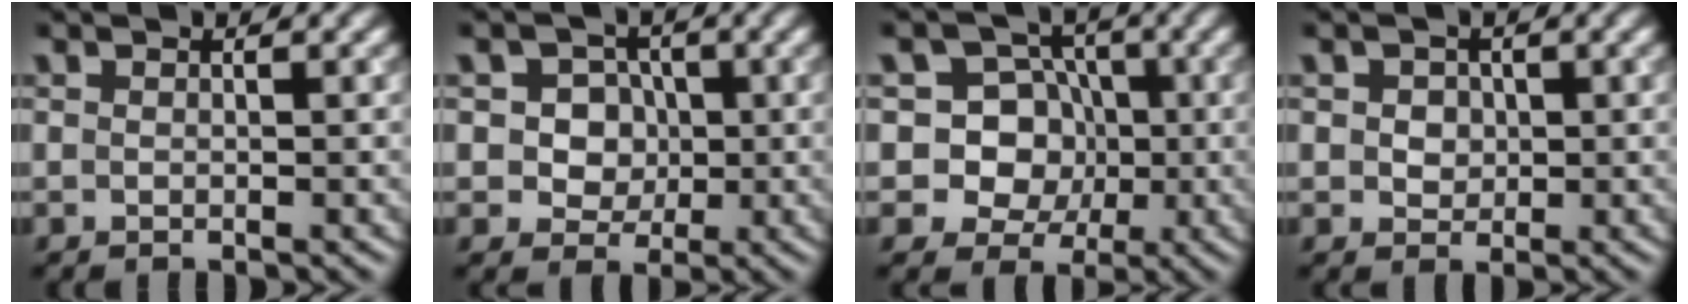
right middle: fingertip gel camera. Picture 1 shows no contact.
{"total": 4.7, "force": [0.8, 4.1, 2.1], "torque": [-0.018, 0.012, 0.003]}
{"total": 8.8, "force": [0.4, 8.2, 3.0], "torque": [-0.055, 0.041, -0.012]}
{"total": 1.9, "force": [0.4, 1.6, 0.9], "torque": [-0.011, 0.009, 0.002]}